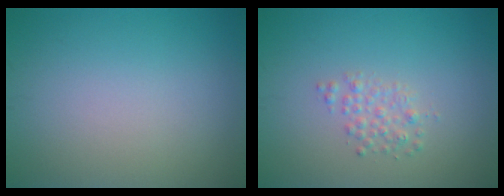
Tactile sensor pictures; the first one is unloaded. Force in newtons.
{"total": 1.5, "press": 1.5, "slide": 0.0}